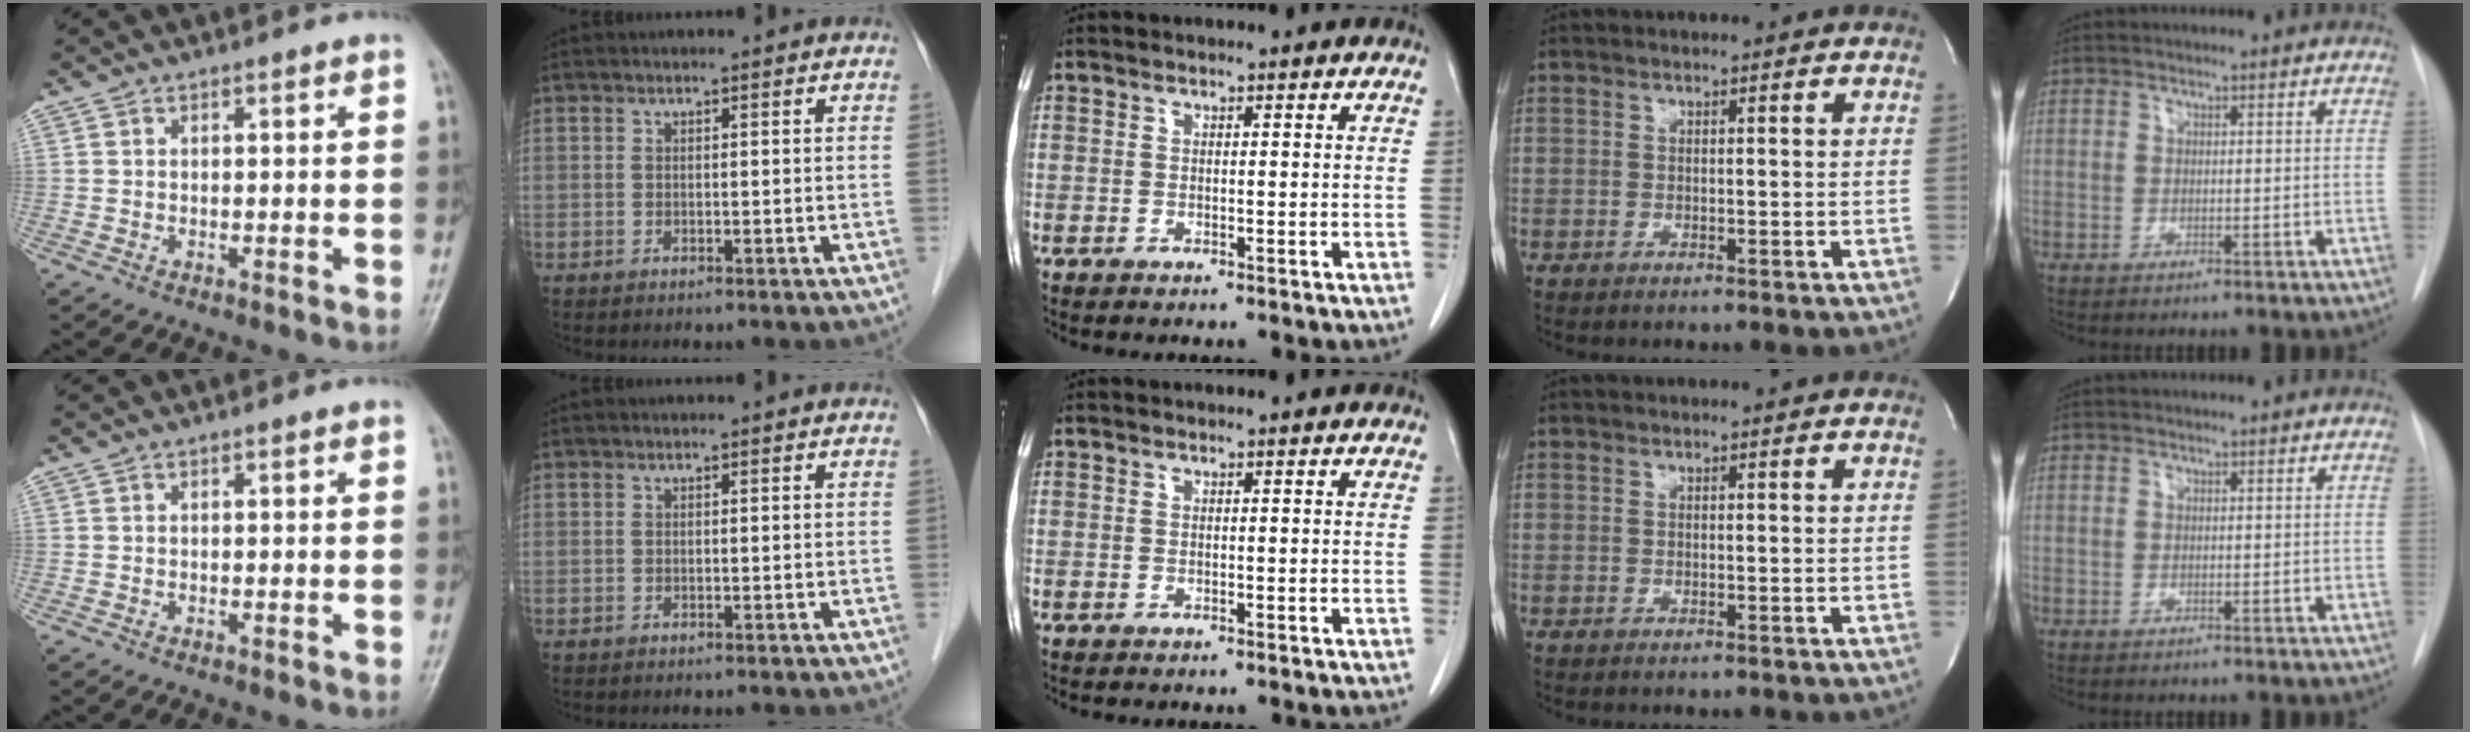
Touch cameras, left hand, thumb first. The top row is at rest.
{}